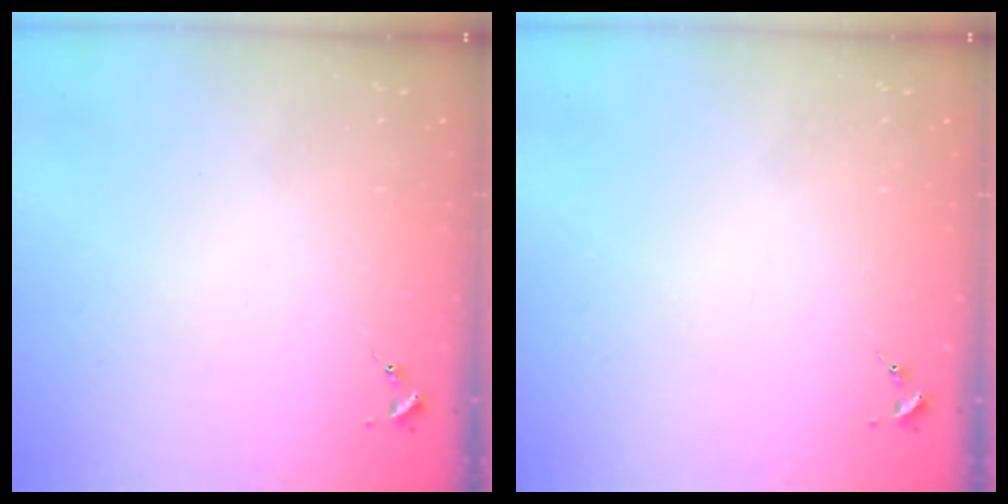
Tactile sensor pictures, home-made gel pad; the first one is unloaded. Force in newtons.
{"total": 0.0}